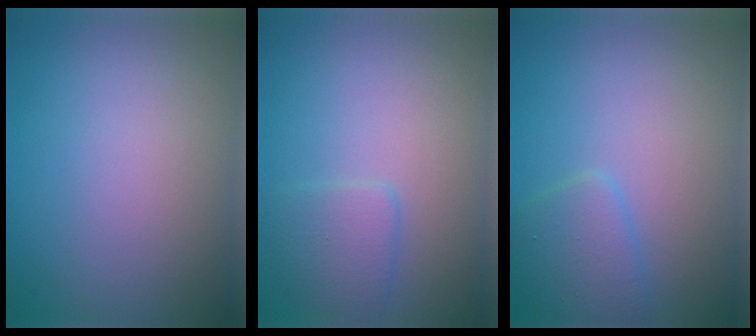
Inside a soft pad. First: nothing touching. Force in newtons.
{"total": 2.0, "press": 2.0, "slide": 0.1}
{"total": 2.4, "press": 2.4, "slide": 0.0}